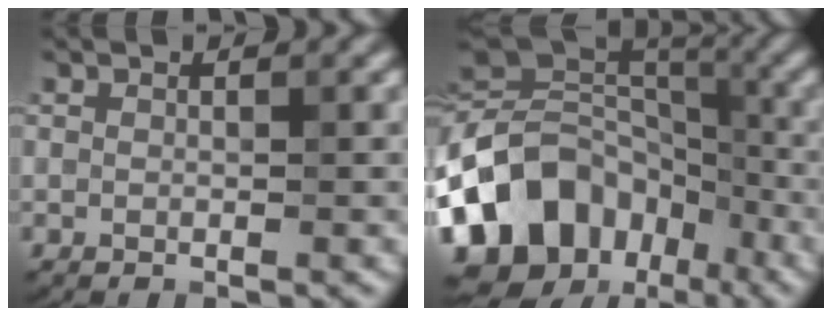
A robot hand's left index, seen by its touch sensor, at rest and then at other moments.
{"total": 14.4, "force": [-7.7, 10.3, 6.4], "torque": [-0.136, 0.017, -0.133]}